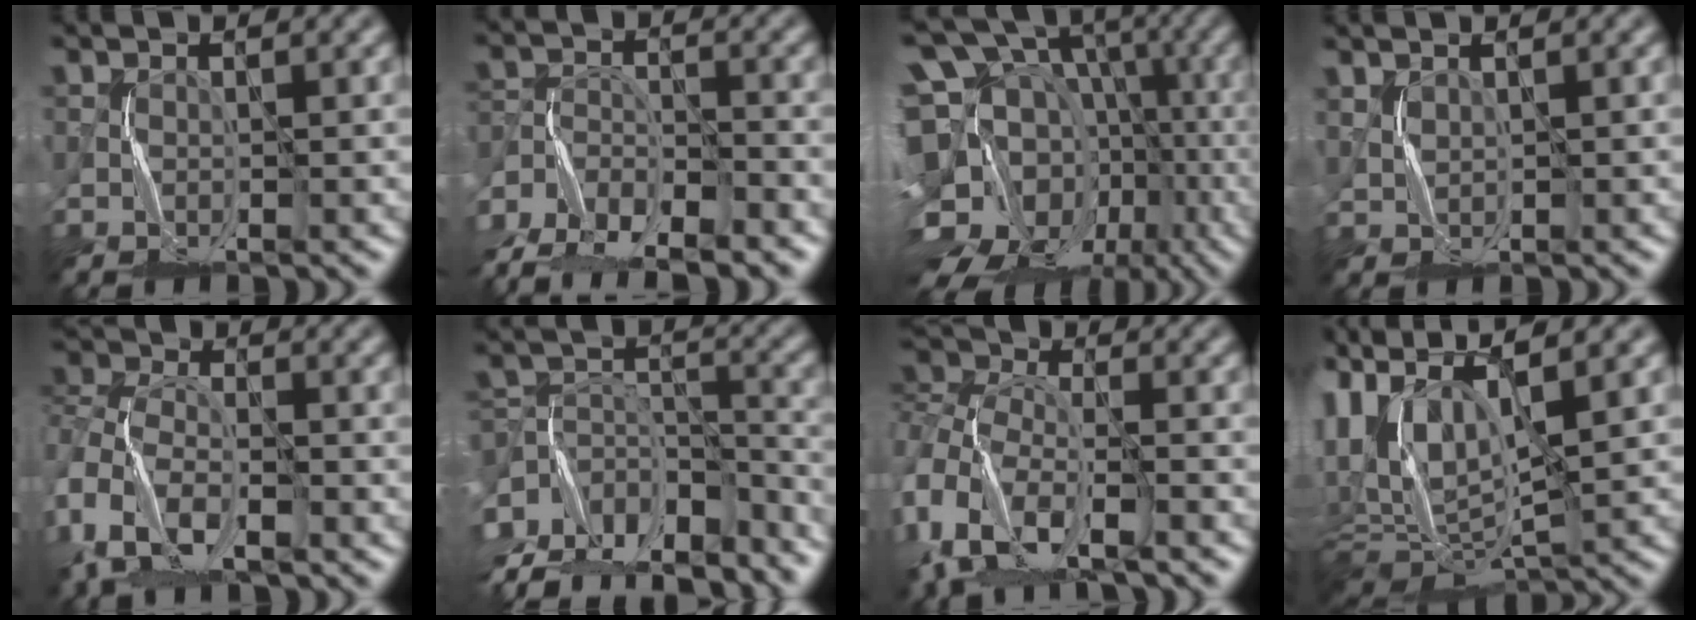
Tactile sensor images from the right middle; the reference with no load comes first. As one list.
[{"total": 10.8, "force": [-9.8, 3.3, 3.1], "torque": [-0.052, -0.013, -0.168]}, {"total": 20.8, "force": [-7.4, 15.8, 11.3], "torque": [-0.211, -0.009, -0.118]}, {"total": 1.1, "force": [0.9, 0.2, -0.6], "torque": [0.007, 0.002, 0.025]}, {"total": 12.2, "force": [-5.3, 8.8, 6.5], "torque": [-0.160, -0.001, -0.114]}, {"total": 13.2, "force": [-11.4, 5.2, 4.2], "torque": [-0.078, 0.013, -0.161]}, {"total": 13.7, "force": [-6.1, 8.7, 8.7], "torque": [-0.199, -0.016, -0.090]}, {"total": 12.0, "force": [3.0, 6.6, 9.6], "torque": [-0.214, 0.002, 0.082]}]